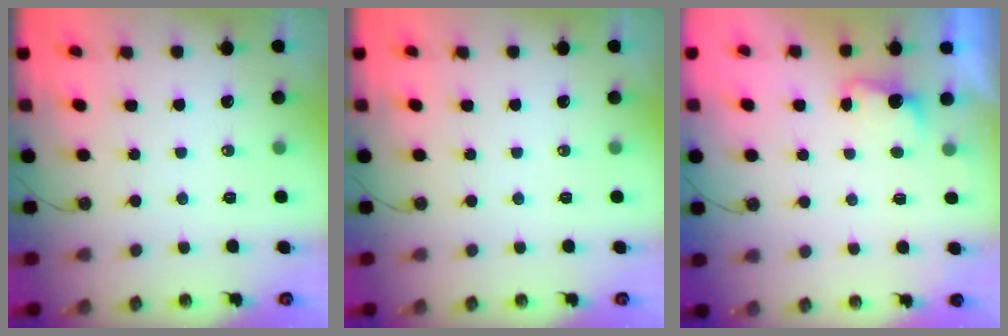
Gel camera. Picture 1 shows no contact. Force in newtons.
{"total": 0.0}
{"total": 1.9, "press": 1.7, "slide": 0.8}